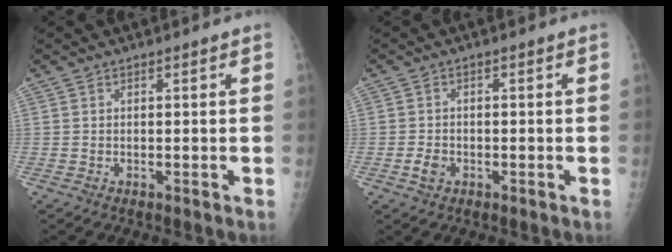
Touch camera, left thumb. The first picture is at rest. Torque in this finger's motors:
{"motor_torque": [-0.02, 0.02, 0.02, -0.08, 0.00]}